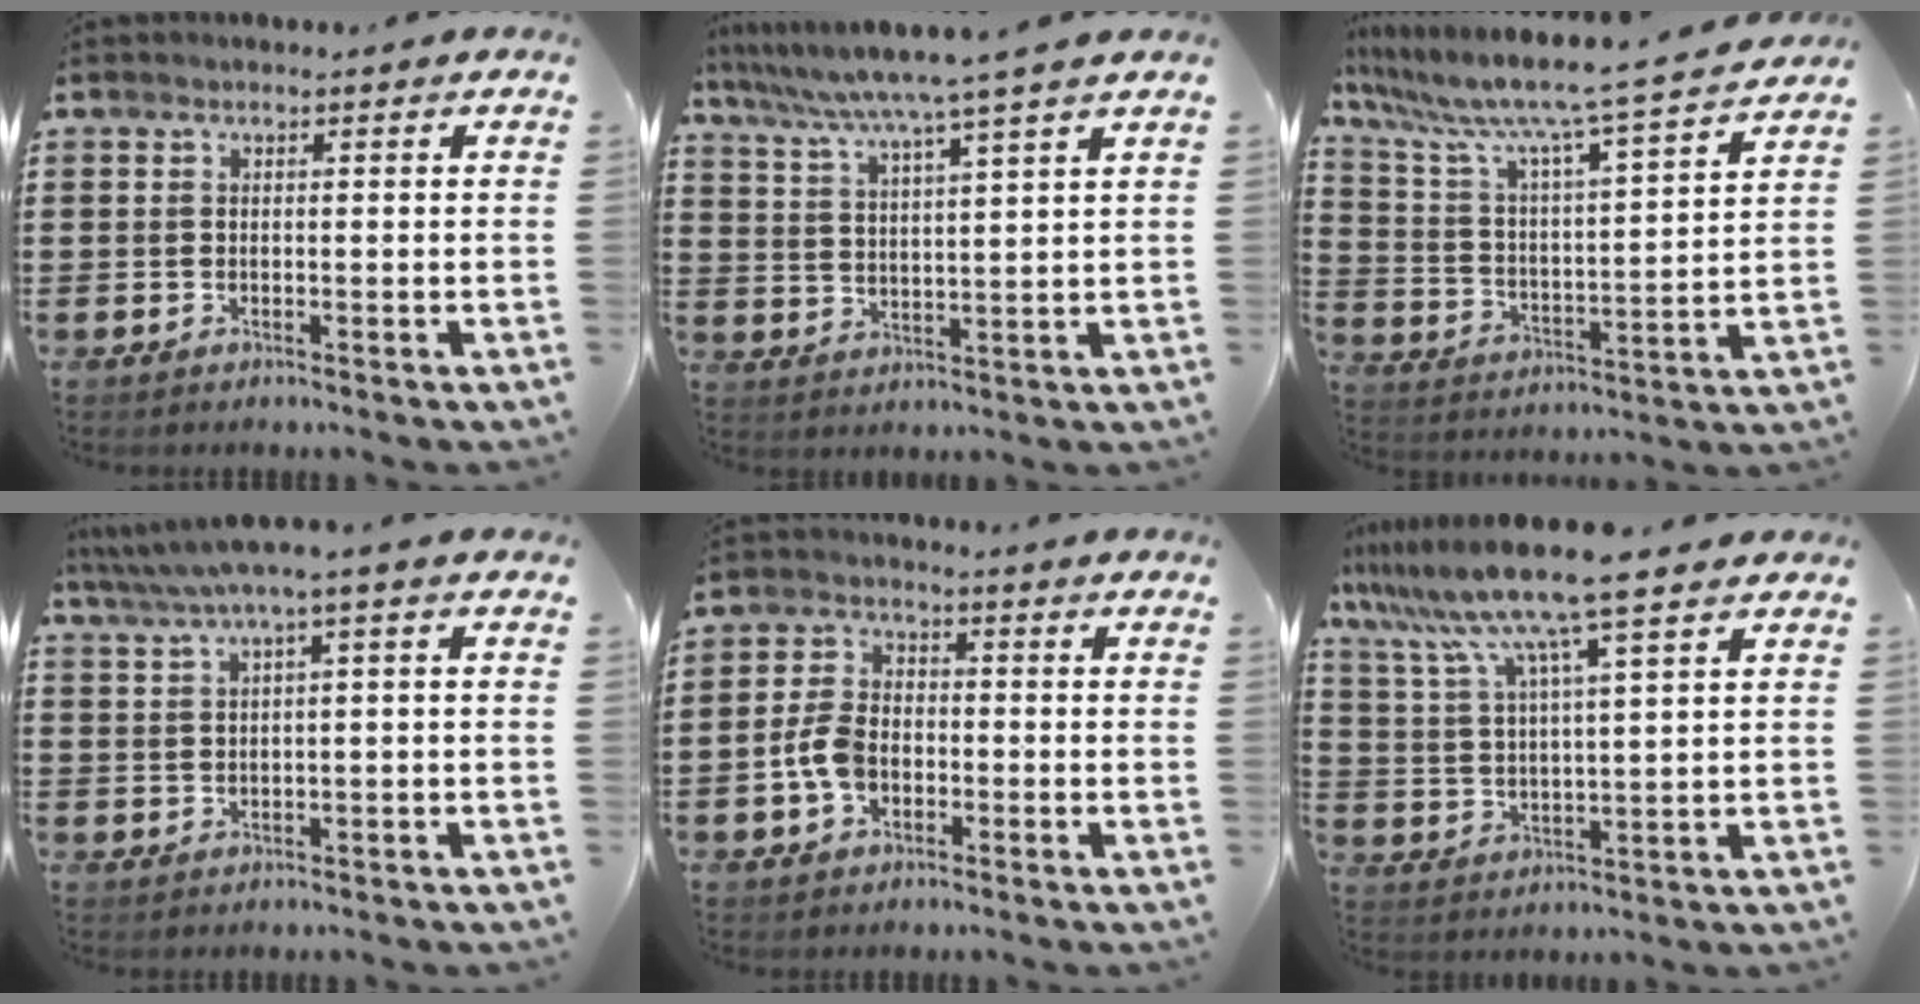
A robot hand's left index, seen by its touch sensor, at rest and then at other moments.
{"total": 6.1, "force": [5.3, -1.4, 2.8], "torque": [-0.076, -0.037, 0.085]}
{"total": 8.5, "force": [7.2, -0.3, 4.4], "torque": [-0.119, -0.060, 0.111]}
{"total": 3.3, "force": [0.8, -0.2, 3.2], "torque": [-0.061, -0.009, 0.011]}
{"total": 5.7, "force": [-1.7, 3.7, 4.0], "torque": [-0.099, 0.004, -0.037]}
{"total": 11.5, "force": [8.8, 0.1, 7.3], "torque": [-0.171, -0.033, 0.148]}